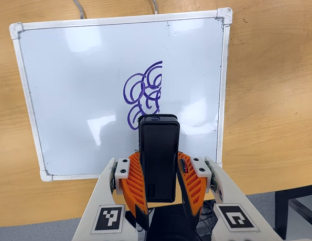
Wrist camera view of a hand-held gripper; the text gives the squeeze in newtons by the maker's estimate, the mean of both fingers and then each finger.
{"total": 9.8, "left": 7.4, "right": 12.3}